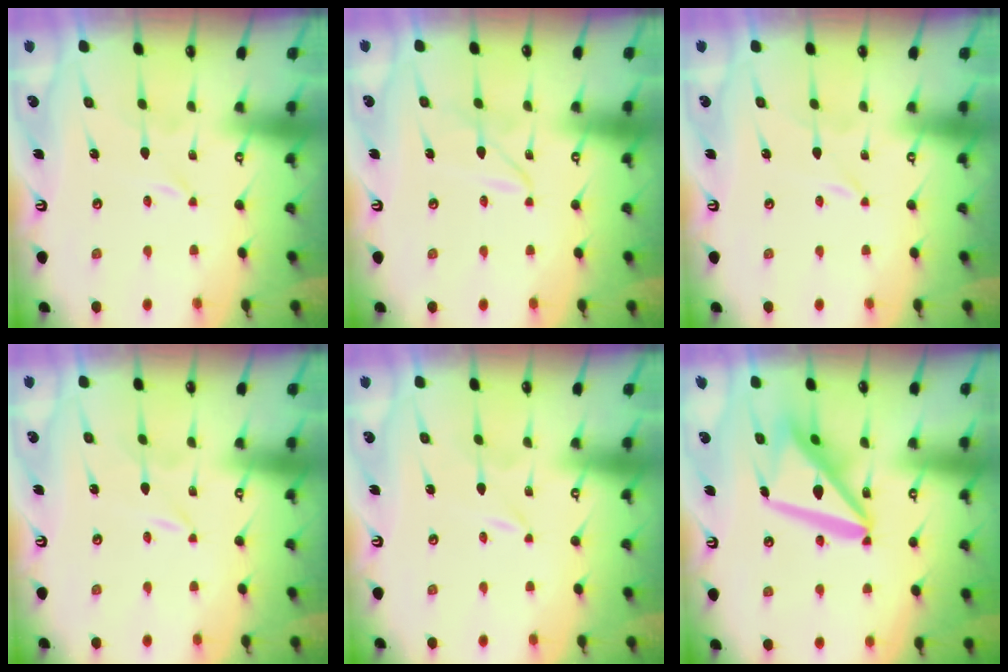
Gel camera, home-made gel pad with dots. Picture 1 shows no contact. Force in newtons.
{"total": 2.6, "press": 2.6, "slide": 0.2}
{"total": 0.0}
{"total": 0.0}
{"total": 0.0}
{"total": 16.4, "press": 16.3, "slide": 2.0}